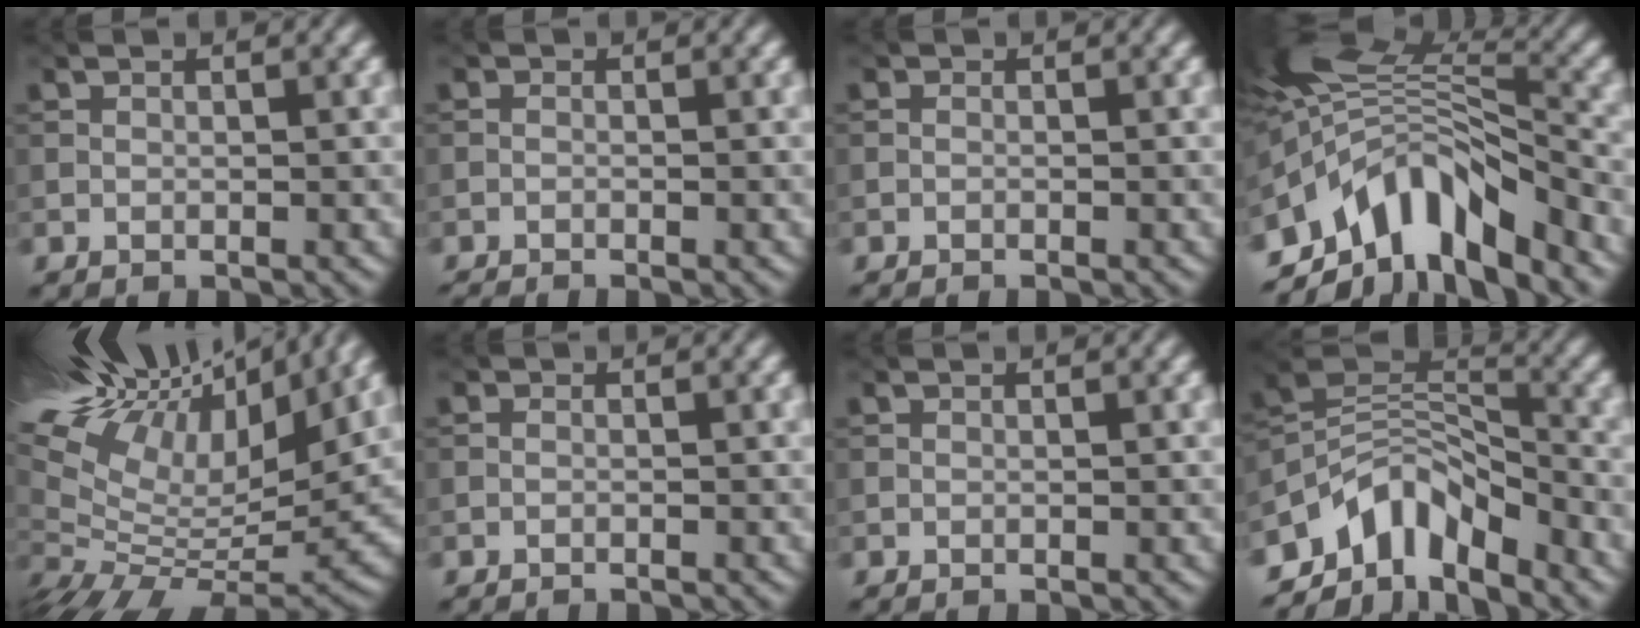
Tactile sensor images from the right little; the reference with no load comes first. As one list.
[{"total": 1.1, "force": [-1.1, 0.1, 0.3], "torque": [-0.007, -0.004, -0.025]}, {"total": 0.6, "force": [-0.5, 0.1, 0.1], "torque": [0.000, -0.001, -0.011]}, {"total": 10.7, "force": [-5.5, 5.4, 7.4], "torque": [-0.125, 0.013, -0.109]}, {"total": 19.0, "force": [9.6, 6.8, 15.0], "torque": [-0.246, 0.056, 0.173]}, {"total": 0.8, "force": [-0.7, 0.2, 0.2], "torque": [-0.002, -0.004, -0.016]}, {"total": 0.0}, {"total": 7.6, "force": [-5.8, 3.6, 3.5], "torque": [-0.041, -0.001, -0.122]}]